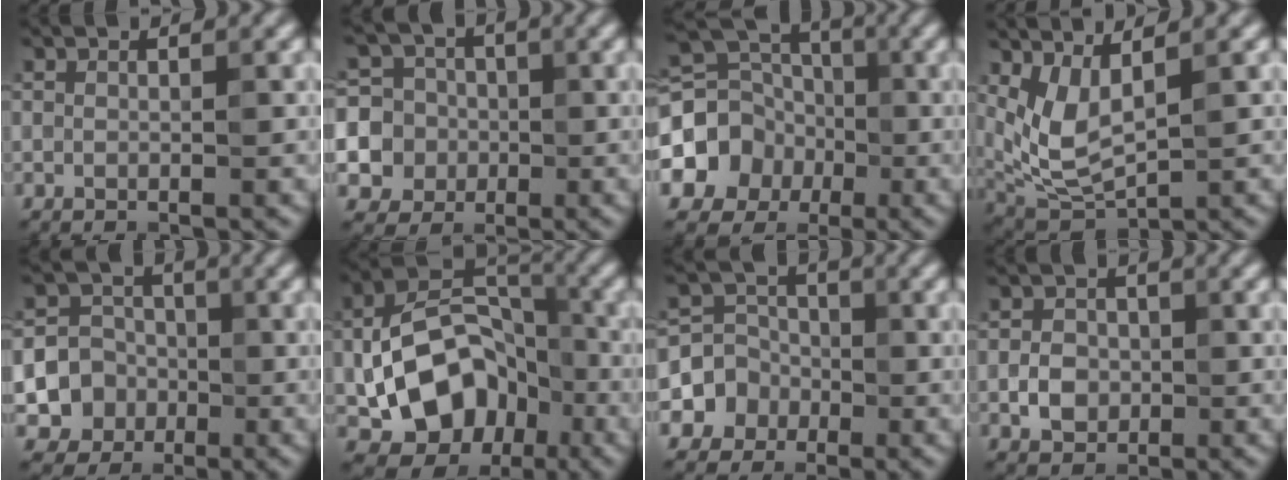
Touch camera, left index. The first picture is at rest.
{"total": 11.7, "force": [-1.8, 11.2, 2.9], "torque": [-0.087, 0.004, -0.043]}
{"total": 8.9, "force": [-2.2, 8.0, 3.2], "torque": [-0.058, 0.001, -0.064]}
{"total": 4.0, "force": [1.5, 1.5, 3.4], "torque": [-0.081, -0.013, 0.040]}
{"total": 7.2, "force": [-2.3, 6.8, 1.2], "torque": [-0.002, -0.006, -0.057]}
{"total": 11.2, "force": [-3.0, 8.0, 7.2], "torque": [-0.114, 0.000, -0.051]}
{"total": 4.4, "force": [-1.4, 4.1, 0.5], "torque": [0.027, 0.008, -0.049]}
{"total": 2.6, "force": [-0.6, 2.2, 1.3], "torque": [-0.018, 0.000, -0.016]}